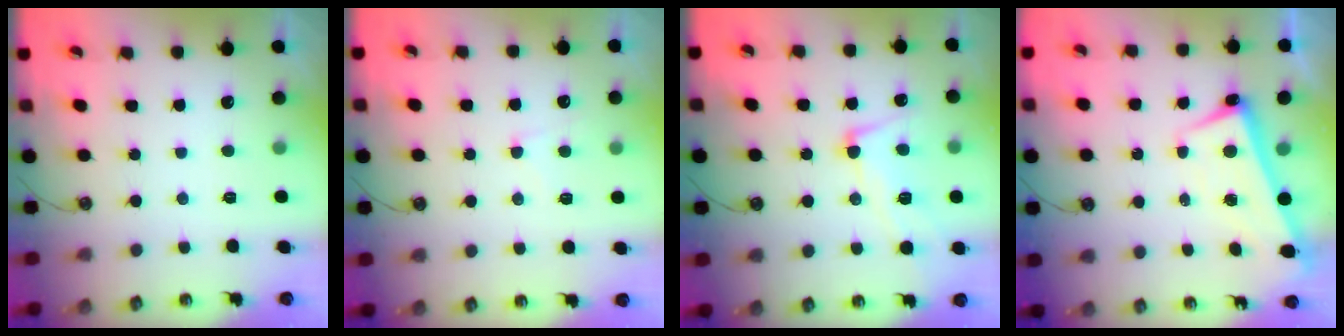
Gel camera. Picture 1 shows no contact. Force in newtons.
{"total": 4.0, "press": 3.9, "slide": 0.8}
{"total": 3.6, "press": 3.4, "slide": 1.0}
{"total": 2.4, "press": 2.3, "slide": 0.7}